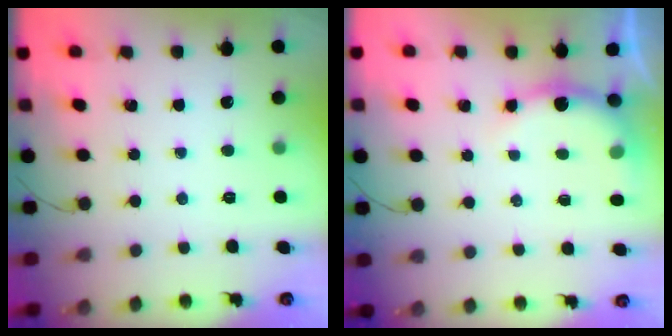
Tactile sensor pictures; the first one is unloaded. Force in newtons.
{"total": 5.3, "press": 5.3, "slide": 0.1}